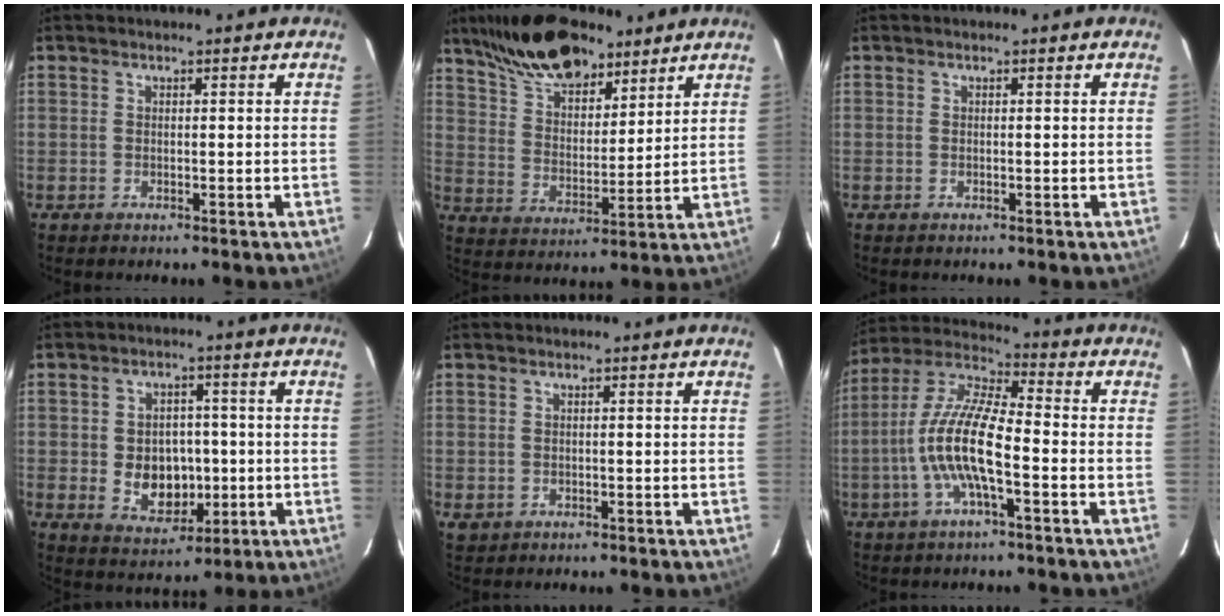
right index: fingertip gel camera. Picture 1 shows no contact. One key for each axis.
{"total": 16.4, "fx": 11.7, "fy": 7.1, "fz": 9.0, "tx": -0.167, "ty": 0.037, "tz": 0.211}
{"total": 0.0}
{"total": 8.9, "fx": -1.2, "fy": 6.9, "fz": 5.4, "tx": -0.113, "ty": 0.004, "tz": 0.000}
{"total": 1.8, "fx": -0.3, "fy": 1.7, "fz": 0.6, "tx": -0.007, "ty": -0.003, "tz": -0.002}
{"total": 13.1, "fx": -3.6, "fy": 3.0, "fz": 12.3, "tx": -0.250, "ty": 0.004, "tz": -0.074}